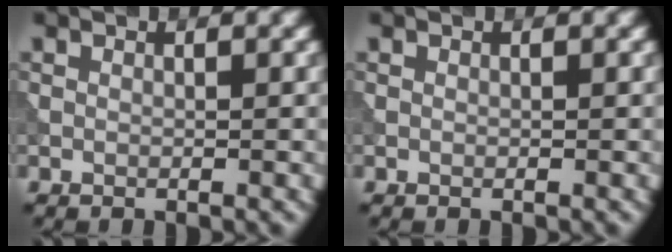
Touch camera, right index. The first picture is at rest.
{"total": 0.0}